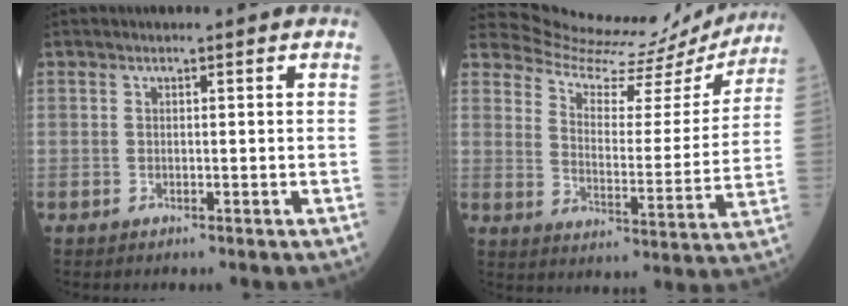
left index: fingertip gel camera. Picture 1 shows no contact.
{"total": 17.1, "force": [16.9, 2.0, 0.9], "torque": [-0.014, -0.060, 0.215]}